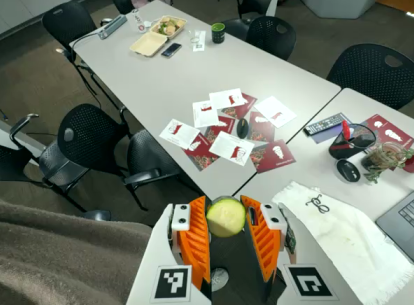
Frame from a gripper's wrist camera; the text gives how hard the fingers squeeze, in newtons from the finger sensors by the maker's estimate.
{"total": 13.4, "left": 13.8, "right": 12.9}